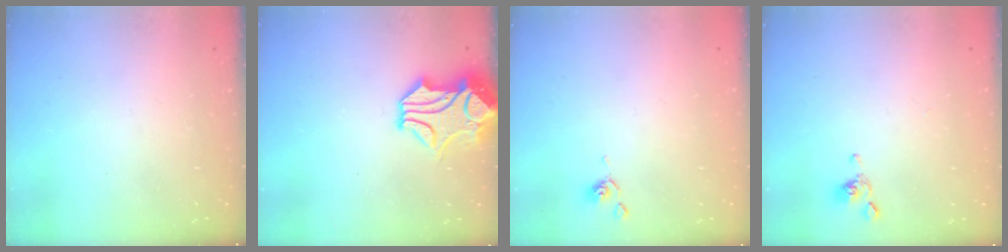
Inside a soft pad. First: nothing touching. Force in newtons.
{"total": 3.3, "press": 3.0, "slide": 1.4}
{"total": 2.0, "press": 2.0, "slide": 0.4}
{"total": 2.2, "press": 2.2, "slide": 0.2}